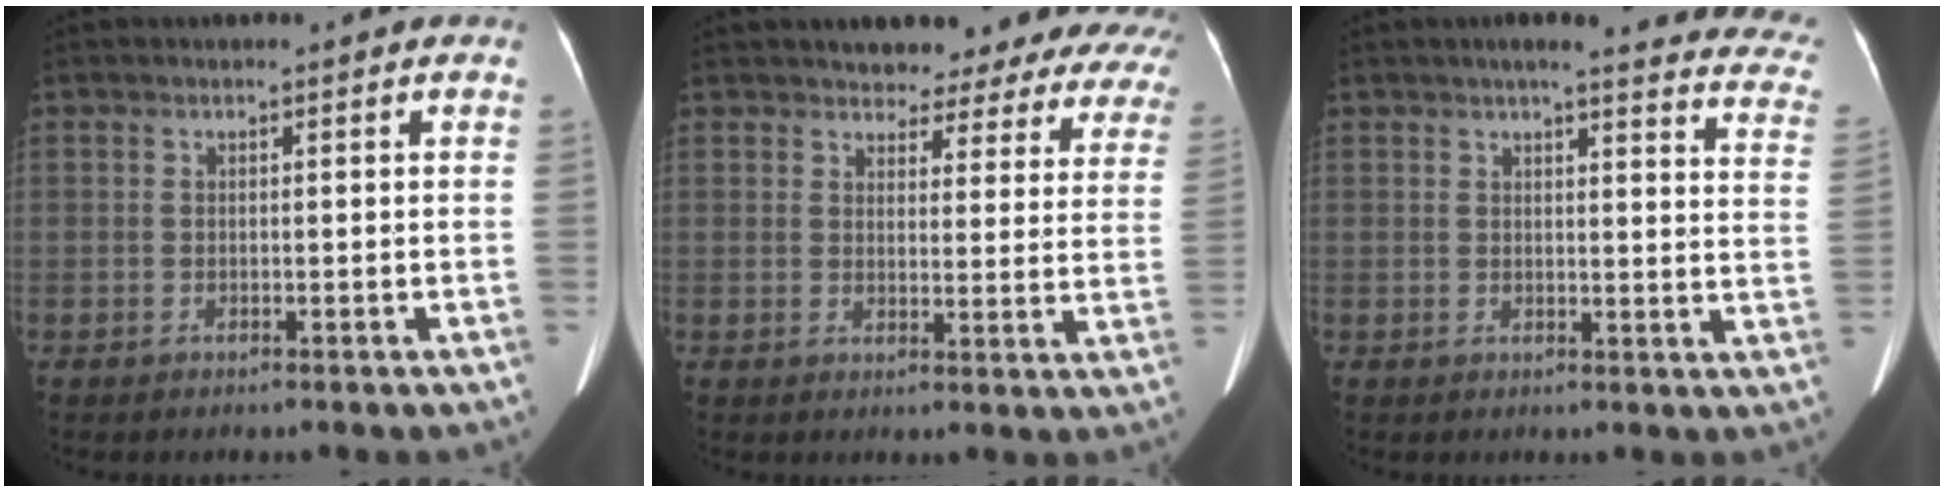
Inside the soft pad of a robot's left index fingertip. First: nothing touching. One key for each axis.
{"total": 20.0, "fx": 18.4, "fy": 5.2, "fz": 6.1, "tx": -0.062, "ty": -0.046, "tz": 0.191}
{"total": 19.2, "fx": 17.2, "fy": 2.5, "fz": 8.2, "tx": -0.079, "ty": -0.051, "tz": 0.171}